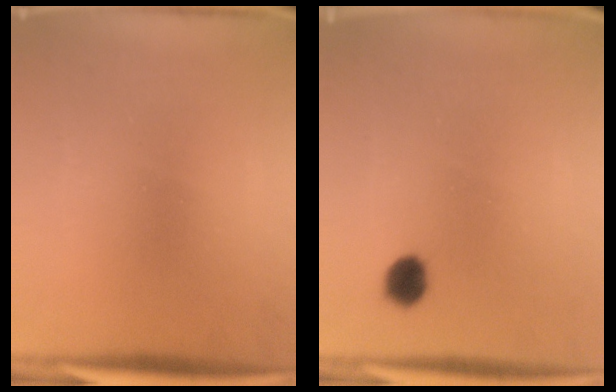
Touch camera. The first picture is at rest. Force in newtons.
{"total": 3.5}